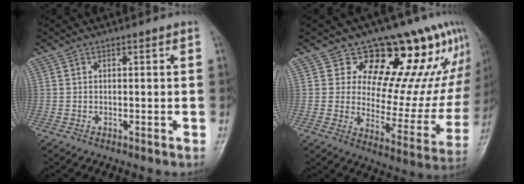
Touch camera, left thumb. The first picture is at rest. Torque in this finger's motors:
{"motor_torque": [0.19, 0.44, -0.02, -0.32, 0.16]}